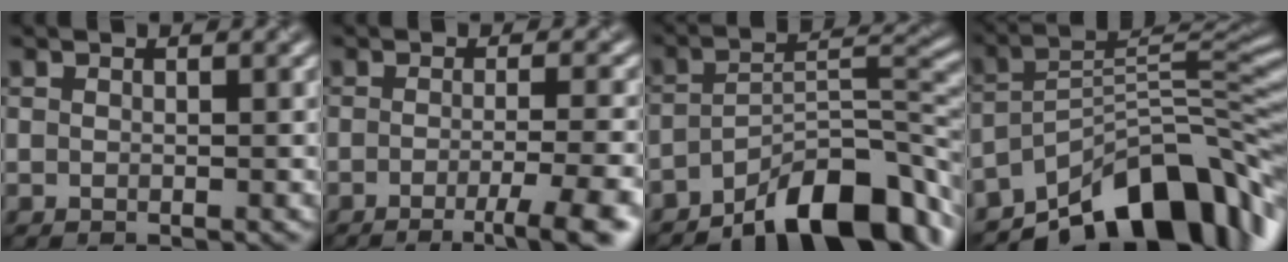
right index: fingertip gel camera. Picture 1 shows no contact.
{"total": 5.8, "force": [-2.8, 1.1, 5.0], "torque": [-0.063, -0.006, -0.044]}
{"total": 9.6, "force": [-6.4, 2.9, 6.6], "torque": [-0.092, 0.012, -0.113]}
{"total": 12.5, "force": [-8.6, 4.6, 7.9], "torque": [-0.107, 0.016, -0.150]}